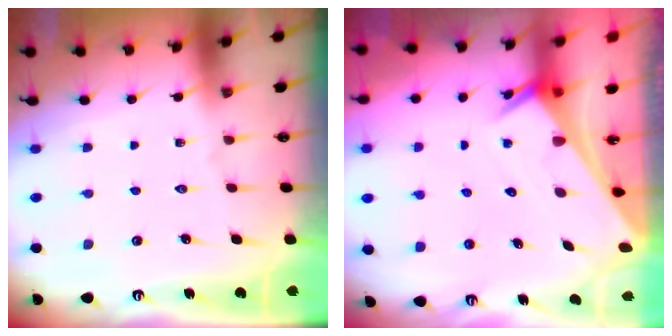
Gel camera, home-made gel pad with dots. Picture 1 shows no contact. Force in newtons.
{"total": 2.4, "press": 2.4, "slide": 0.1}